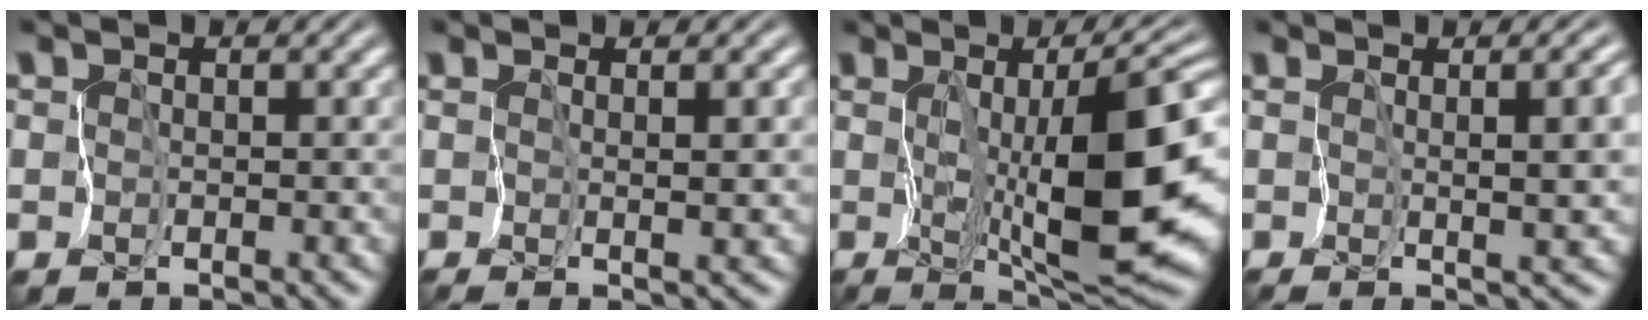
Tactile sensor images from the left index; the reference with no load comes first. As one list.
[{"total": 1.7, "force": [0.2, -0.7, 1.6], "torque": [-0.033, -0.005, 0.007]}, {"total": 11.3, "force": [-0.3, 2.0, 11.1], "torque": [-0.176, -0.008, 0.000]}, {"total": 4.5, "force": [0.5, 0.4, 4.5], "torque": [-0.060, -0.003, 0.014]}]